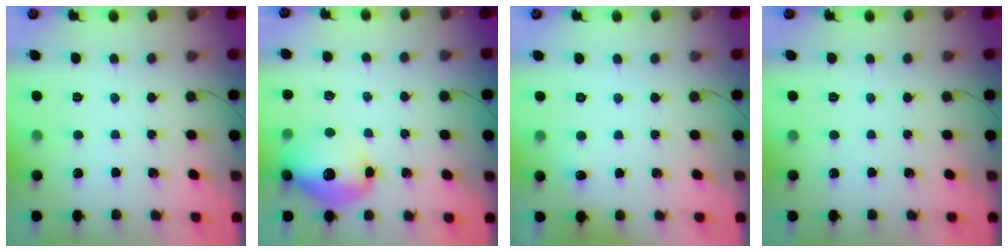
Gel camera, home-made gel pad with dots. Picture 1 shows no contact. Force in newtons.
{"total": 13.0, "press": 12.5, "slide": 3.7}
{"total": 3.4, "press": 3.3, "slide": 0.9}
{"total": 0.0}